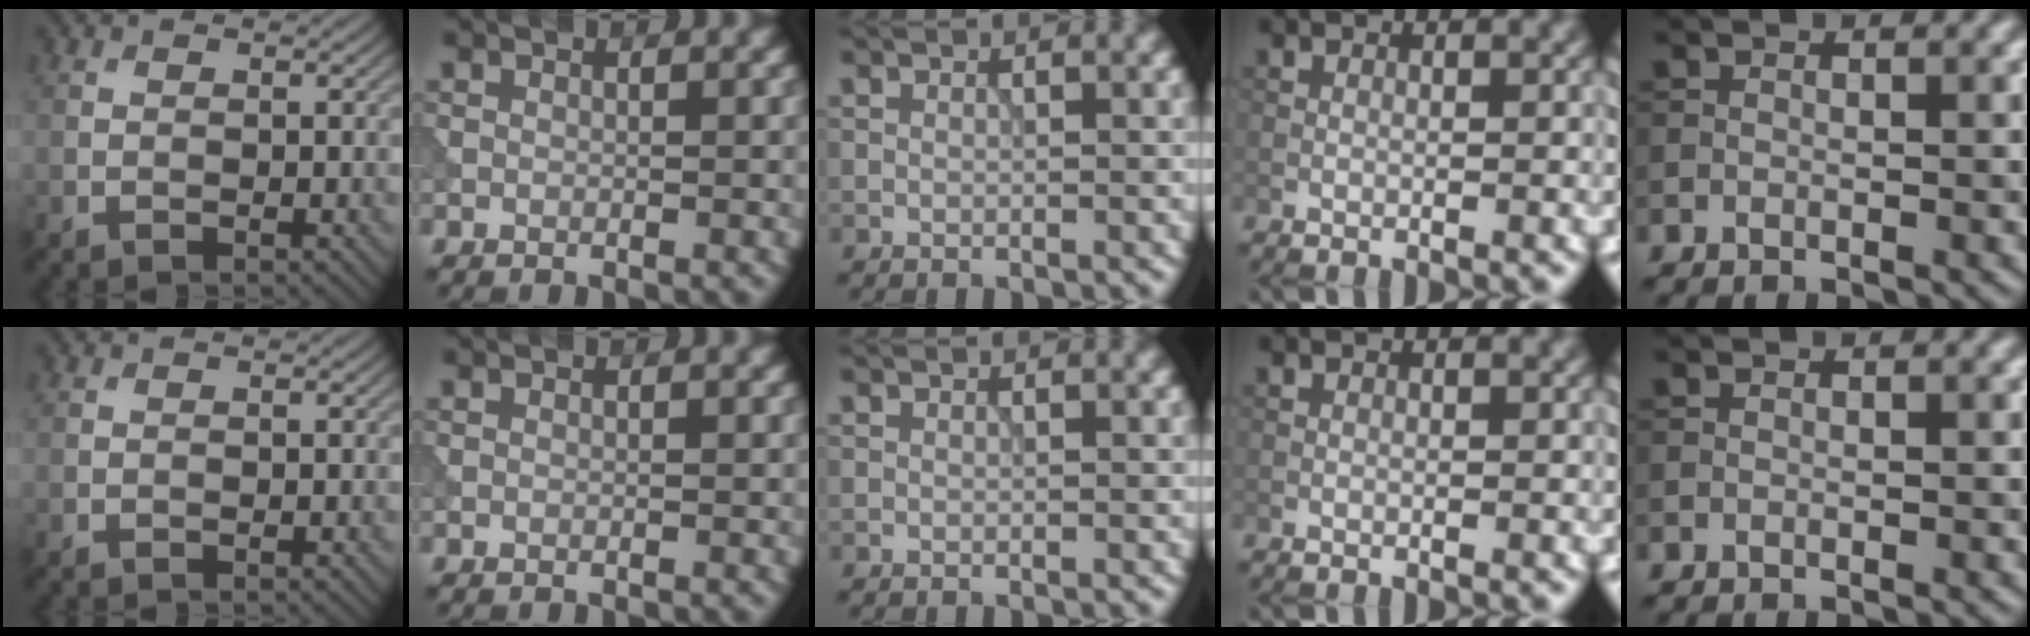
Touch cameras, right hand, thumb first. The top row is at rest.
{}